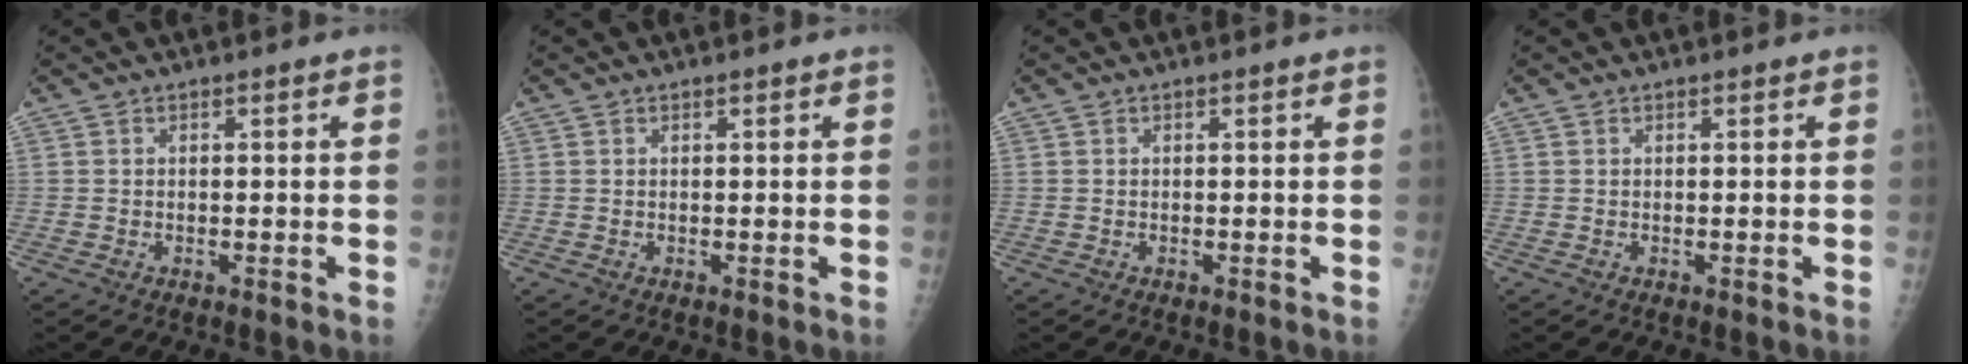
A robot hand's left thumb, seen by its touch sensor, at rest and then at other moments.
{"total": 0.0}
{"total": 0.0}
{"total": 0.0}